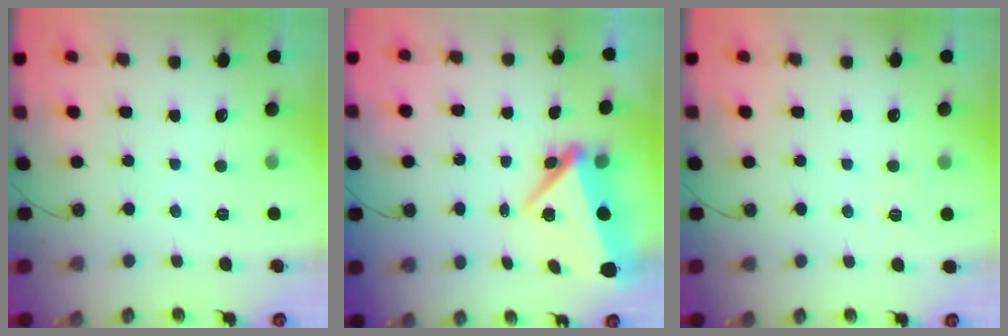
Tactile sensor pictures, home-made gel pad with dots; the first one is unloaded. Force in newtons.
{"total": 7.4, "press": 7.1, "slide": 2.1}
{"total": 3.6, "press": 3.3, "slide": 1.4}